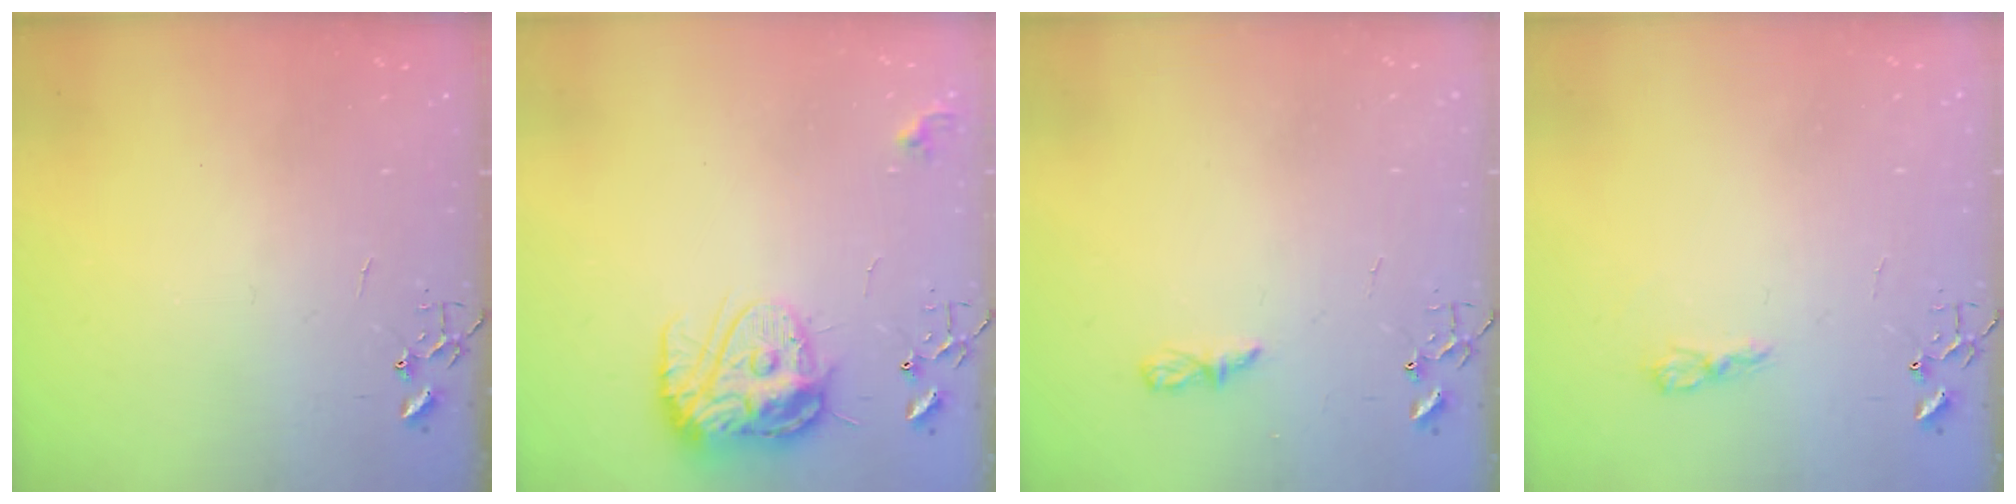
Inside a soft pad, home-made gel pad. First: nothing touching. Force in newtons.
{"total": 13.1, "press": 13.1, "slide": 1.2}
{"total": 3.6, "press": 3.6, "slide": 0.4}
{"total": 4.6, "press": 4.5, "slide": 0.6}